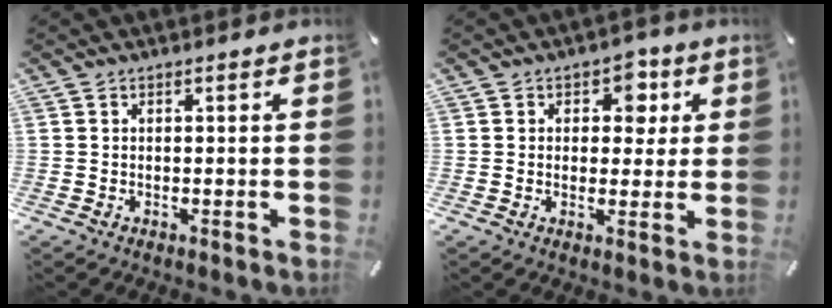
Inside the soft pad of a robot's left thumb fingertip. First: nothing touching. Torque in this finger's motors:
{"motor_torque": [0.93, 0.86, 0.11, 0.09, -0.01]}